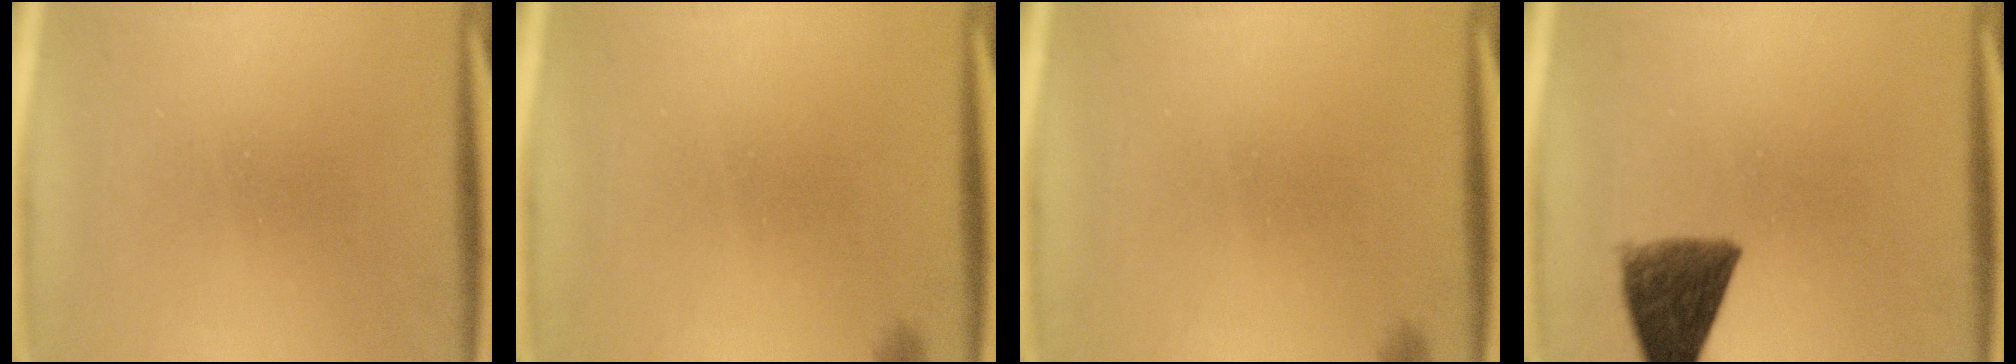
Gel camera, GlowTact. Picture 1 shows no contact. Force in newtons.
{"total": 0.6}
{"total": 0.6}
{"total": 8.4}